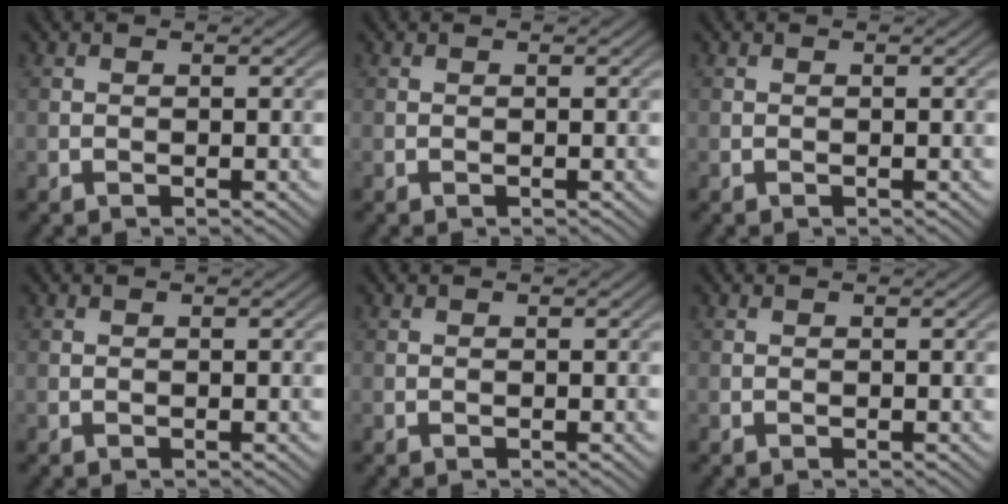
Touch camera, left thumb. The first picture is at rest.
{"total": 0.0}
{"total": 0.0}
{"total": 0.0}
{"total": 0.0}
{"total": 0.0}